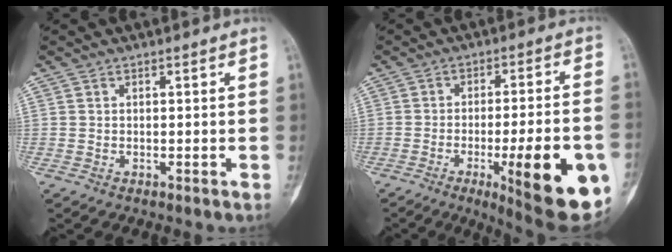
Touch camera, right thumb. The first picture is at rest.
{"total": 20.1, "force": [-6.7, 4.6, 18.4], "torque": [-0.204, 0.003, -0.079]}